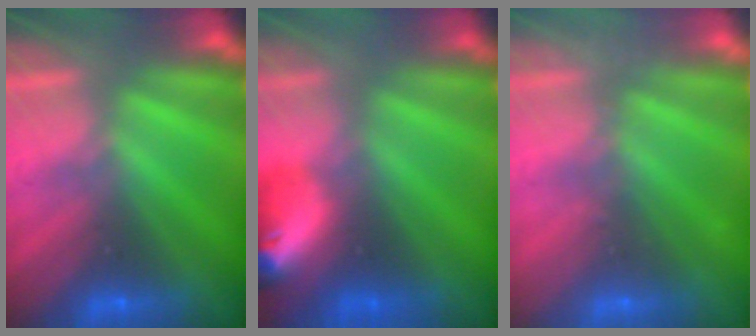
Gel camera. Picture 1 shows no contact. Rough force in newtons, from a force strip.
{"total": 8.1}
{"total": 2.1}